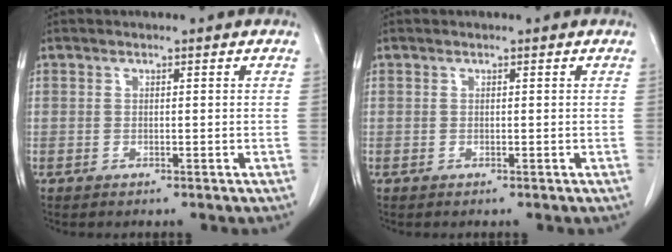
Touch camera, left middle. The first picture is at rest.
{"total": 0.0}